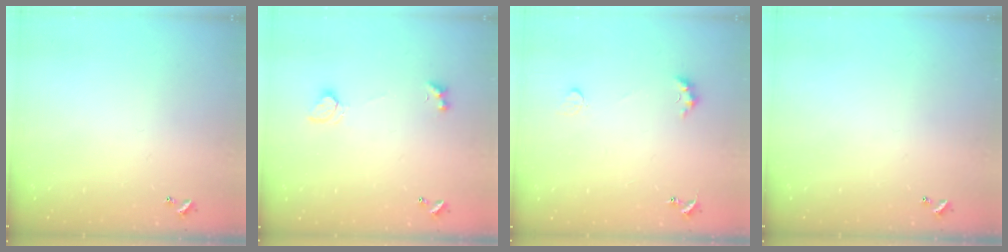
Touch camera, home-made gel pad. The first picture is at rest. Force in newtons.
{"total": 2.8, "press": 2.8, "slide": 0.6}
{"total": 2.8, "press": 2.7, "slide": 0.5}
{"total": 0.0}